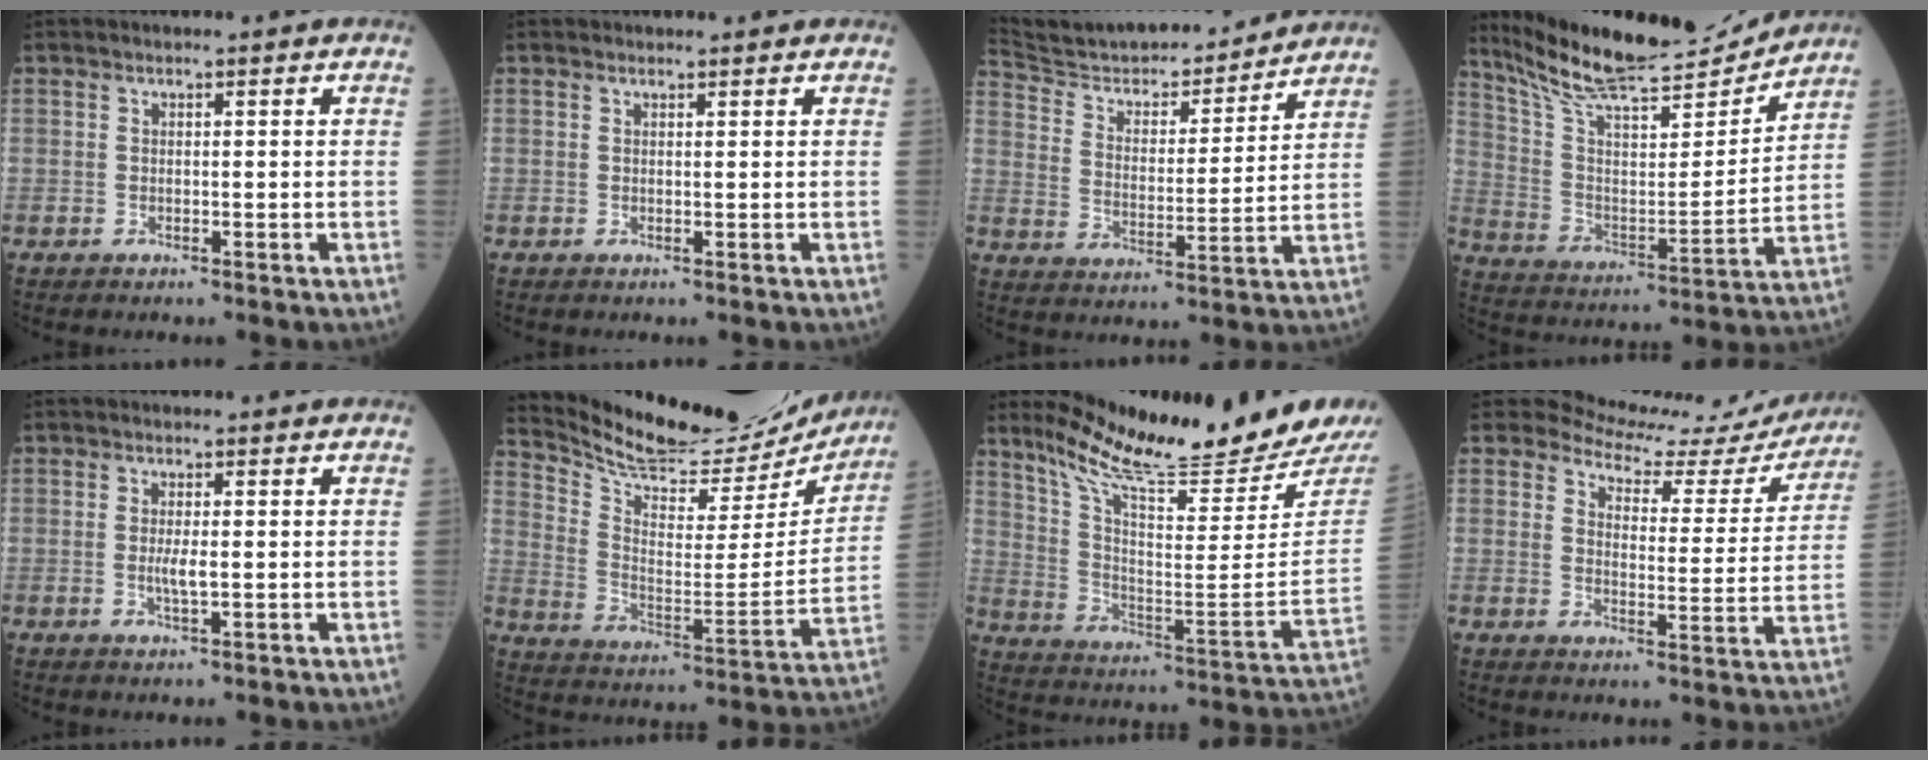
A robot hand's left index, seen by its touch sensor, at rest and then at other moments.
{"total": 0.6, "force": [0.6, 0.1, 0.0], "torque": [-0.009, 0.002, 0.011]}
{"total": 18.4, "force": [17.3, 3.0, 5.4], "torque": [-0.095, -0.001, 0.273]}
{"total": 19.2, "force": [17.8, 1.7, 7.0], "torque": [-0.136, -0.015, 0.292]}
{"total": 2.1, "force": [-0.5, 0.3, 2.0], "torque": [-0.046, -0.007, -0.006]}
{"total": 20.3, "force": [19.3, 4.5, 4.3], "torque": [-0.085, -0.050, 0.283]}
{"total": 21.0, "force": [19.3, -0.9, 8.2], "torque": [-0.149, -0.103, 0.289]}
{"total": 14.2, "force": [13.7, 3.6, 1.3], "torque": [-0.006, -0.051, 0.148]}